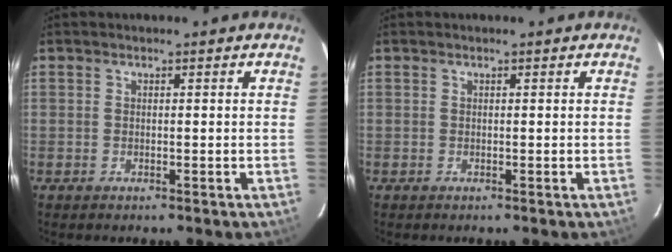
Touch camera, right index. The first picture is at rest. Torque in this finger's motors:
{"motor_torque": [0.00, 0.00, 0.01, 0.00]}